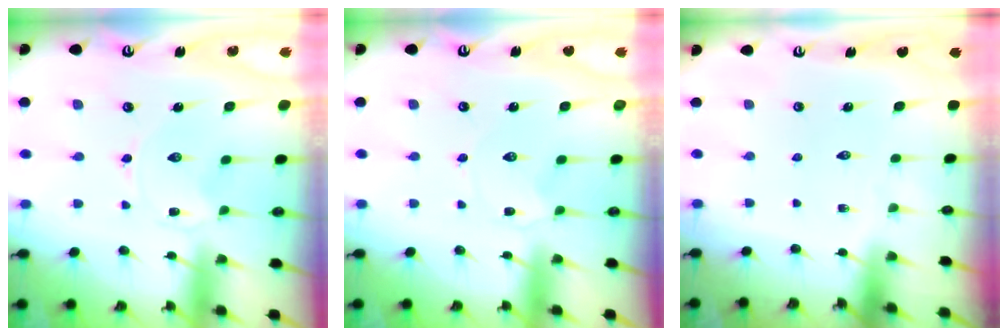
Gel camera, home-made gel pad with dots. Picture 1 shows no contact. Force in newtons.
{"total": 0.0}
{"total": 0.0}